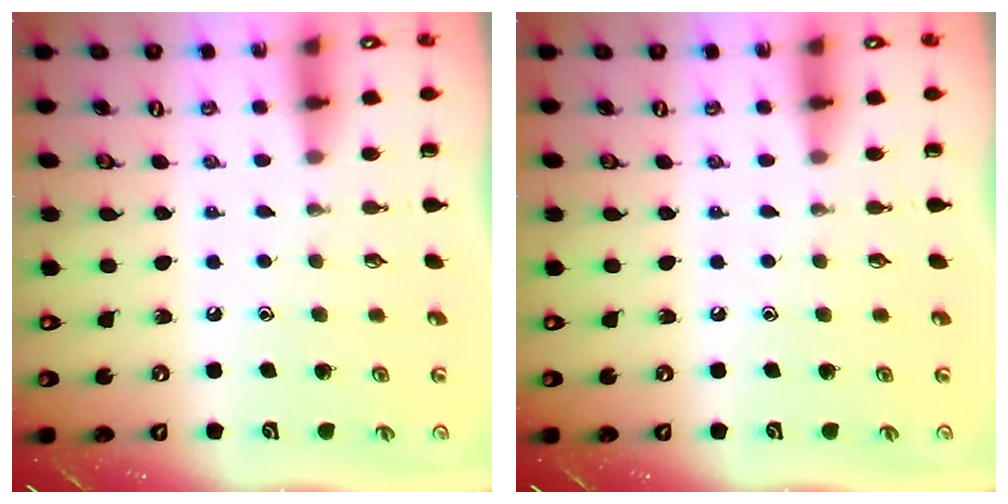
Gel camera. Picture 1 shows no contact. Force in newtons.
{"total": 0.0}